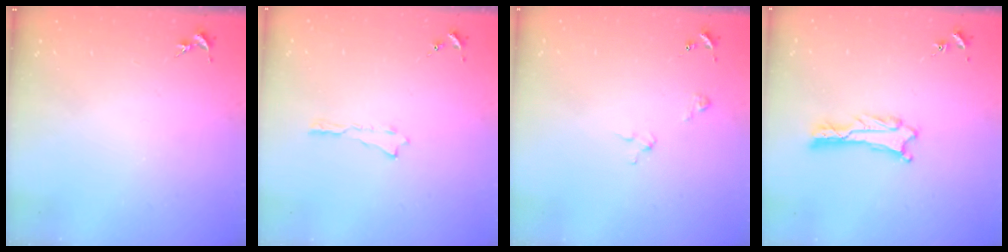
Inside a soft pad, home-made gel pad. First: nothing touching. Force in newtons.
{"total": 0.0}
{"total": 3.0, "press": 3.0, "slide": 0.3}
{"total": 1.7, "press": 1.7, "slide": 0.1}